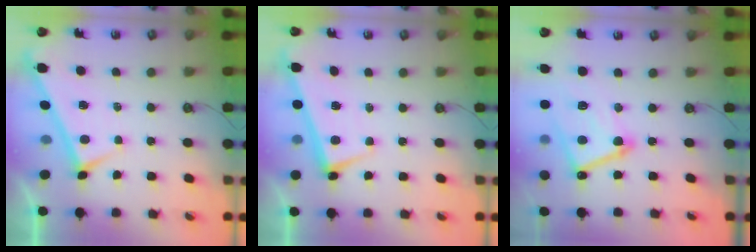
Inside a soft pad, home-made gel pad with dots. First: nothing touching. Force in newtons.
{"total": 1.3, "press": 1.0, "slide": 0.9}
{"total": 12.9, "press": 12.9, "slide": 0.2}